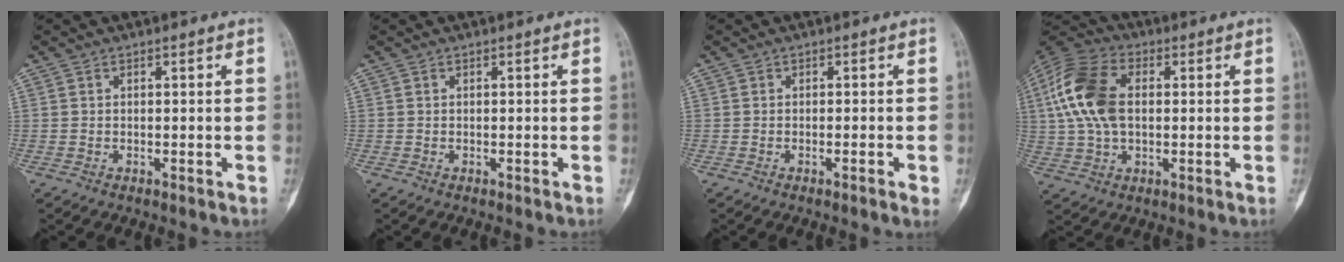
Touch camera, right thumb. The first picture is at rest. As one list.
[{"total": 0.0}, {"total": 1.3, "force": [-0.4, 0.3, 1.1], "torque": [-0.019, -0.002, -0.006]}, {"total": 14.8, "force": [2.0, 9.1, 11.5], "torque": [-0.237, 0.021, 0.032]}]